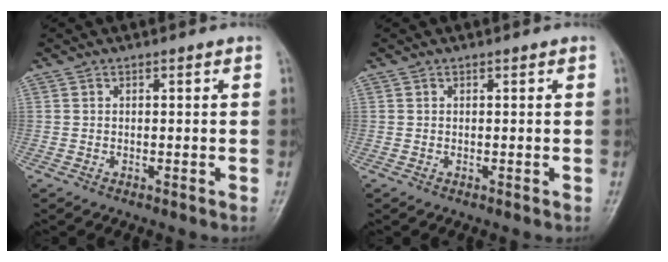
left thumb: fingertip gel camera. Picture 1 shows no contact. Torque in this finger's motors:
{"motor_torque": [0.01, 0.01, 0.02, -0.07, 0.00]}